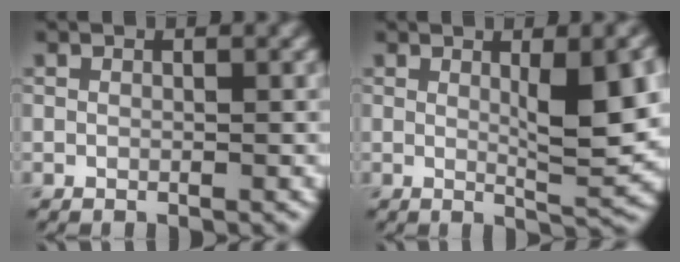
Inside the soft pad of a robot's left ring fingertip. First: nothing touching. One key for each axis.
{"total": 6.4, "fx": 1.0, "fy": 1.4, "fz": 6.2, "tx": -0.089, "ty": -0.002, "tz": 0.019}